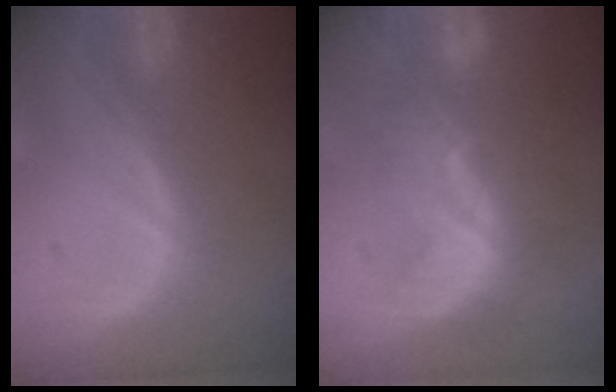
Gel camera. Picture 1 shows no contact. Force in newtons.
{"total": 8.9, "press": 7.6, "slide": 4.5}